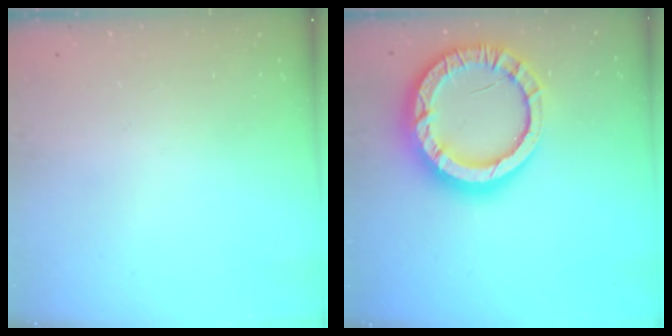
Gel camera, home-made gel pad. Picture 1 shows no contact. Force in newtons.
{"total": 20.3, "press": 20.2, "slide": 2.0}